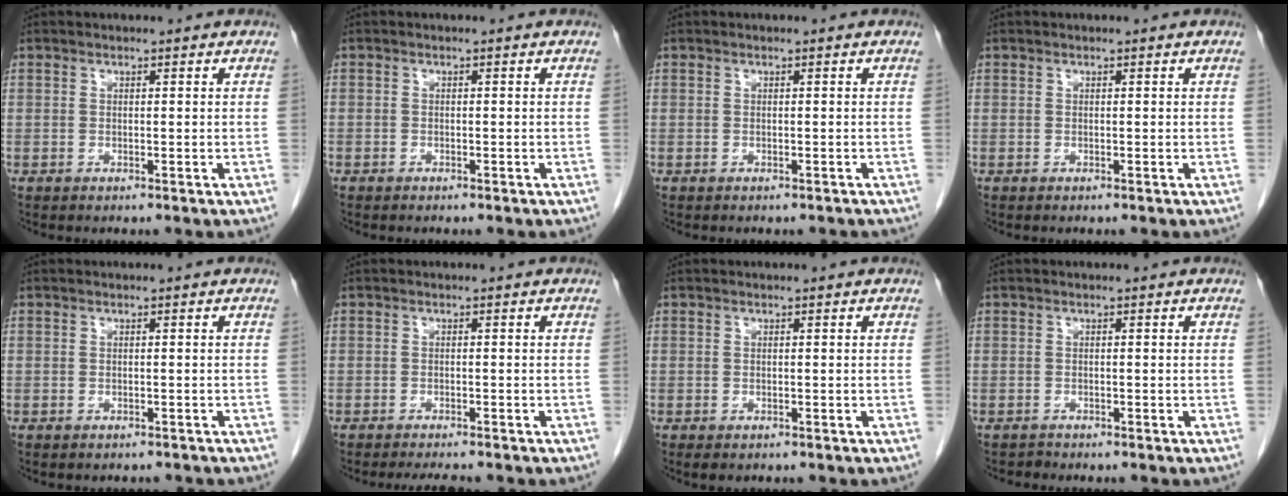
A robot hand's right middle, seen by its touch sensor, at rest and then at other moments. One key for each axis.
{"total": 0.6, "fx": -0.5, "fy": 0.4, "fz": 0.1, "tx": -0.005, "ty": 0.003, "tz": -0.009}
{"total": 2.1, "fx": -1.9, "fy": 0.6, "fz": 0.6, "tx": -0.015, "ty": -0.005, "tz": -0.022}
{"total": 0.0}
{"total": 1.8, "fx": -1.6, "fy": 0.7, "fz": 0.4, "tx": -0.010, "ty": -0.001, "tz": -0.019}
{"total": 3.0, "fx": -2.7, "fy": 0.2, "fz": 1.3, "tx": -0.021, "ty": -0.009, "tz": -0.037}
{"total": 1.2, "fx": -0.7, "fy": 0.7, "fz": 0.6, "tx": -0.008, "ty": 0.000, "tz": -0.004}
{"total": 0.5, "fx": -0.5, "fy": 0.1, "fz": -0.2, "tx": -0.002, "ty": -0.003, "tz": -0.010}